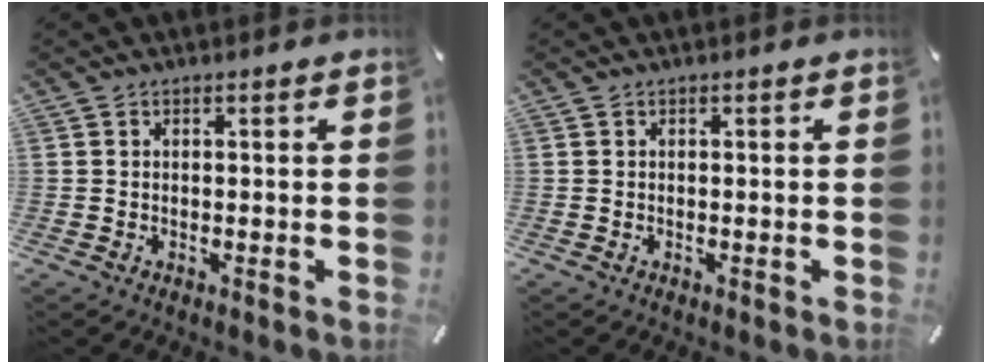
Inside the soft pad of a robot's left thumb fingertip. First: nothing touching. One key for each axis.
{"total": 0.0}